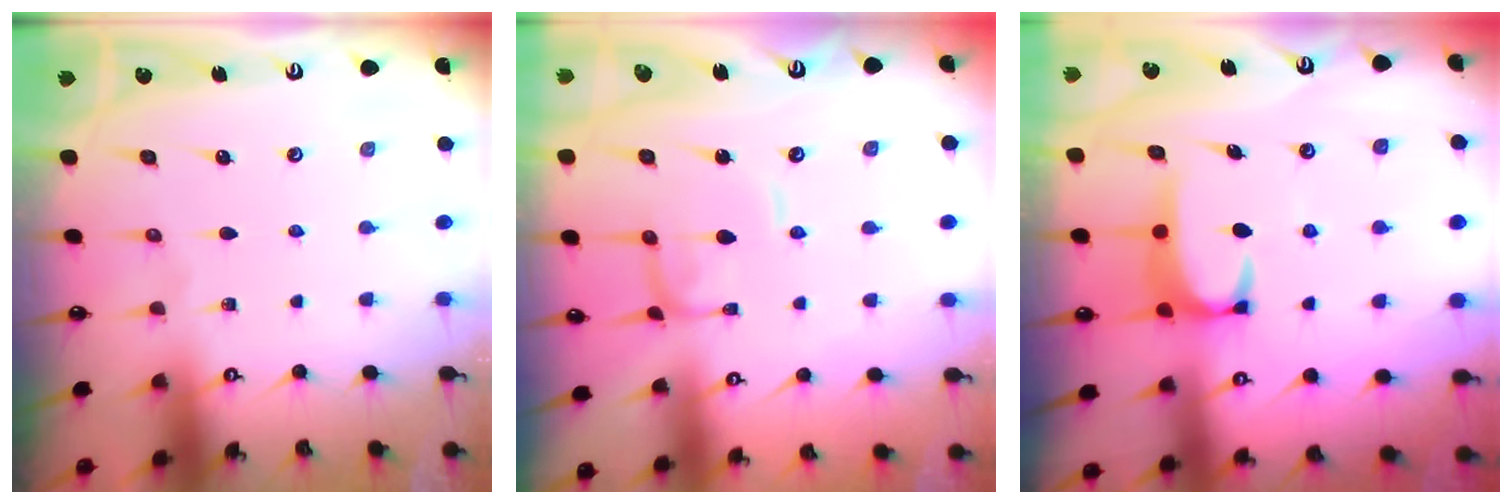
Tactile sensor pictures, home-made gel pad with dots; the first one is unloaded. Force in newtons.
{"total": 0.9, "press": 0.9, "slide": 0.2}
{"total": 2.5, "press": 2.4, "slide": 0.7}